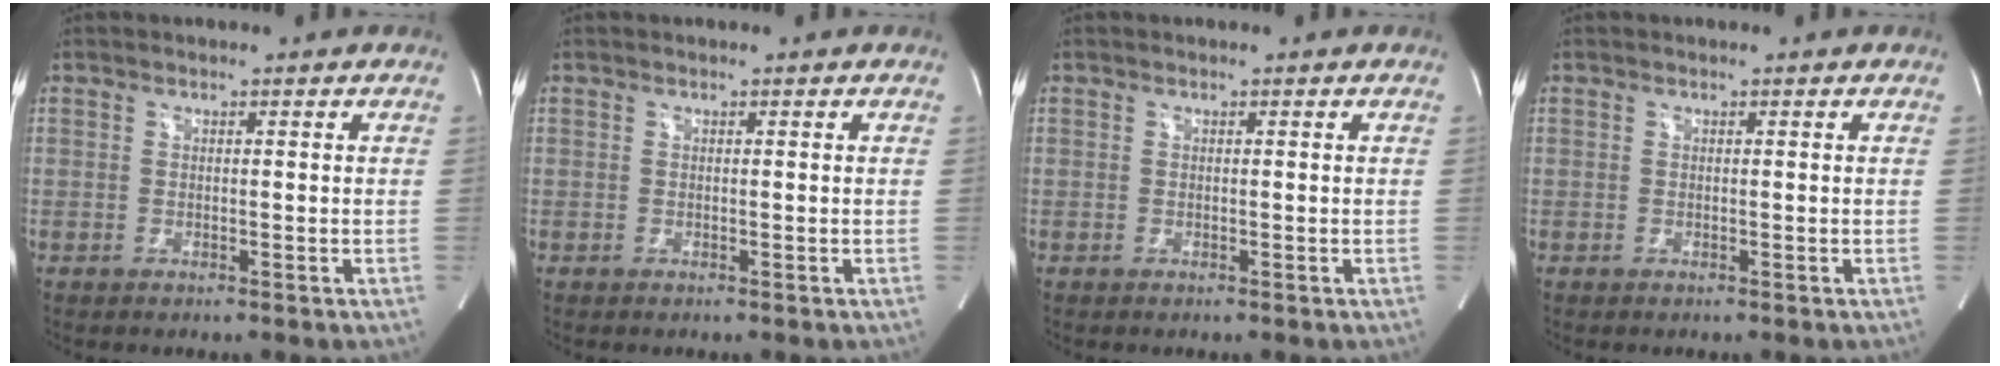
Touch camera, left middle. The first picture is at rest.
{"total": 0.0}
{"total": 0.0}
{"total": 0.0}